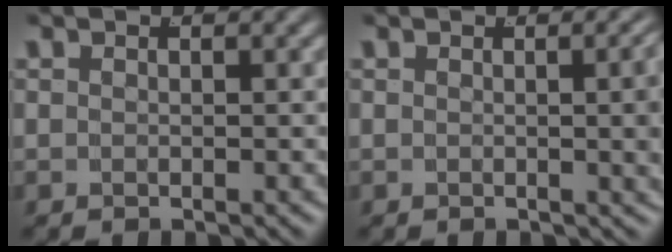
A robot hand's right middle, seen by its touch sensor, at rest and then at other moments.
{"total": 3.8, "force": [0.5, 1.1, 3.6], "torque": [-0.017, 0.014, -0.001]}